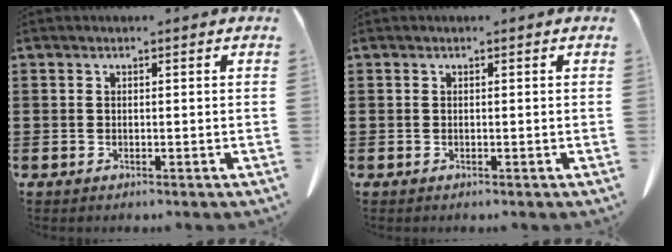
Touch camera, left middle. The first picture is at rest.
{"total": 0.0}